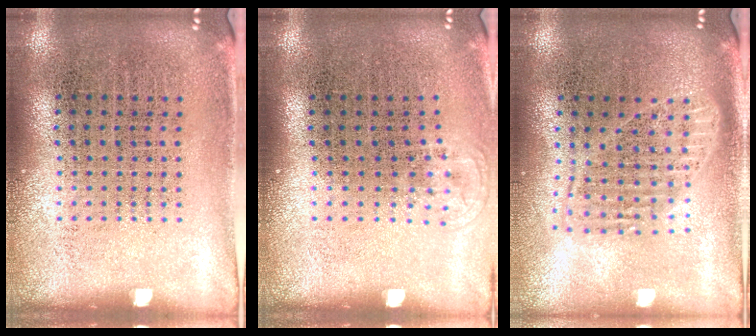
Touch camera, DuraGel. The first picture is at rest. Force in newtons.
{"total": 0.6, "press": 0.5, "slide": 0.3}
{"total": 1.8, "press": 1.5, "slide": 0.9}